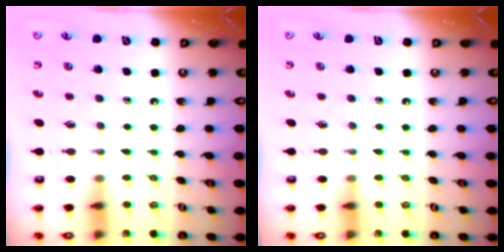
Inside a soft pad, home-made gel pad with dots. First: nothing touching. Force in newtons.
{"total": 0.0}